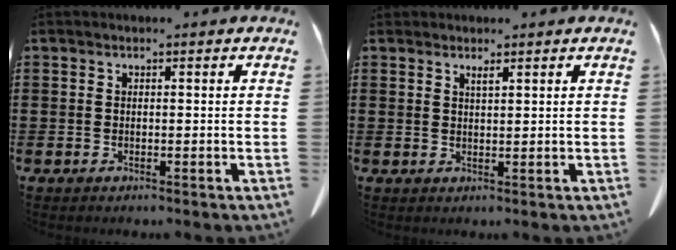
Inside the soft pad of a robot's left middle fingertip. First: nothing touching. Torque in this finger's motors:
{"motor_torque": [-0.05, 0.06, 0.00, 0.00]}